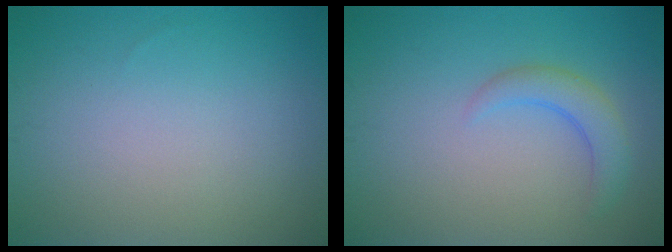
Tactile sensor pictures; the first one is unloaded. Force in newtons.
{"total": 2.6, "press": 2.5, "slide": 0.3}